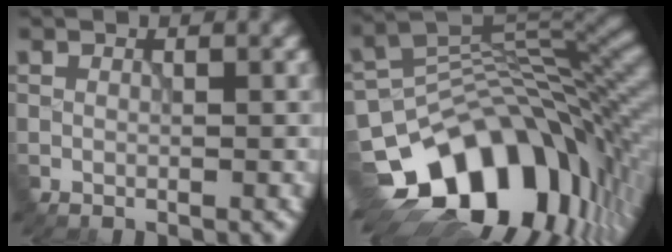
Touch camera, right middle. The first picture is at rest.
{"total": 14.7, "force": [-6.5, 9.2, 9.4], "torque": [-0.147, -0.005, -0.104]}